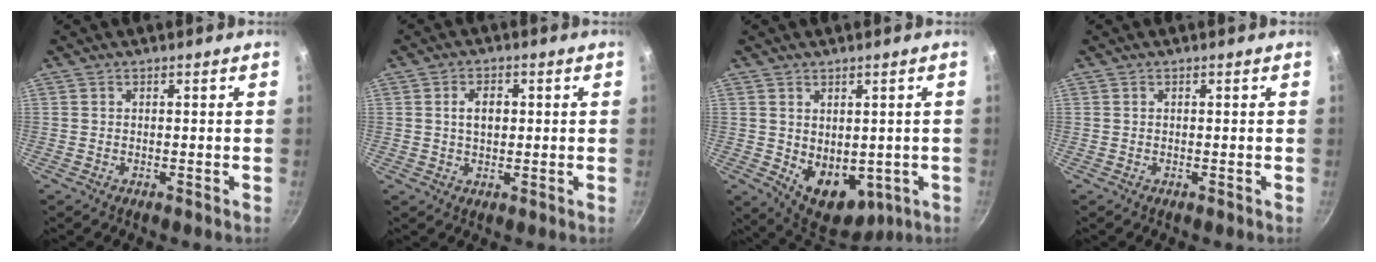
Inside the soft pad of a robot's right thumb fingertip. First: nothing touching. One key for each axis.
{"total": 4.3, "fx": 0.7, "fy": 2.8, "fz": 3.2, "tx": -0.039, "ty": 0.007, "tz": 0.011}
{"total": 10.4, "fx": -0.9, "fy": 7.3, "fz": 7.5, "tx": -0.081, "ty": -0.021, "tz": 0.012}
{"total": 0.0}